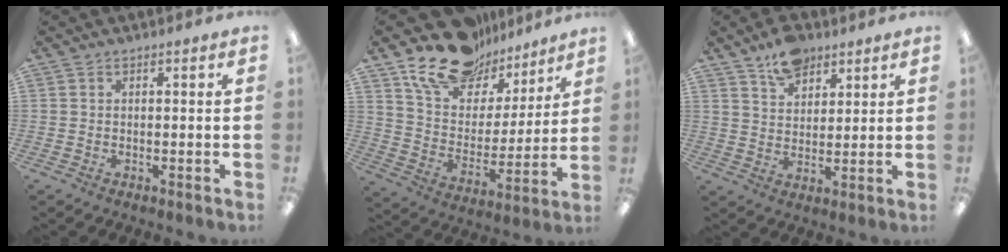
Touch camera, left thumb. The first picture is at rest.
{"total": 18.2, "force": [14.2, 9.6, 6.3], "torque": [-0.120, -0.096, 0.255]}
{"total": 8.6, "force": [6.3, 4.8, 3.3], "torque": [-0.052, -0.026, 0.114]}